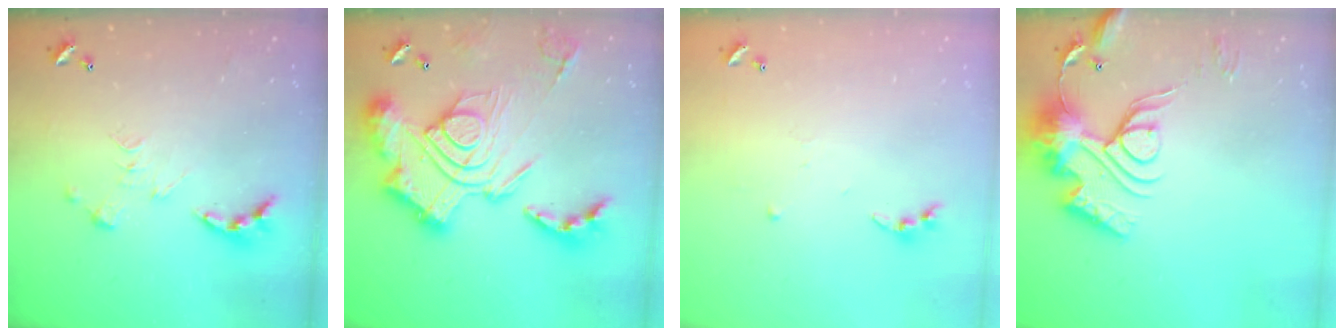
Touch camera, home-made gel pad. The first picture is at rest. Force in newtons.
{"total": 4.2, "press": 3.4, "slide": 2.5}
{"total": 4.8, "press": 4.7, "slide": 0.5}
{"total": 18.4, "press": 18.3, "slide": 1.8}